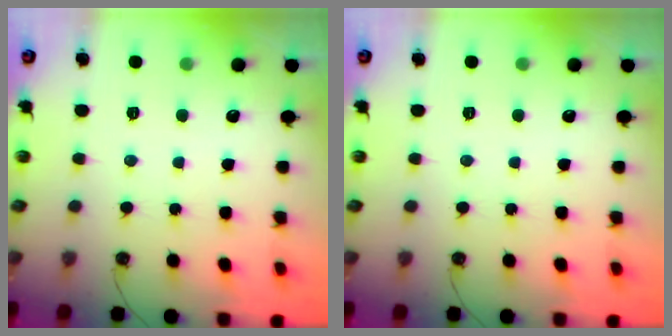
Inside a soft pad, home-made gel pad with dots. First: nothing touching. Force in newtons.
{"total": 0.0}